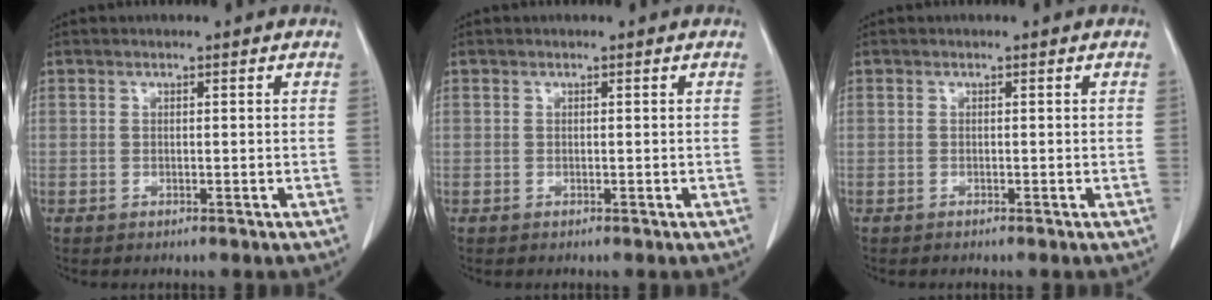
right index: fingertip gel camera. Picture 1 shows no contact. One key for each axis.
{"total": 0.0}
{"total": 0.0}